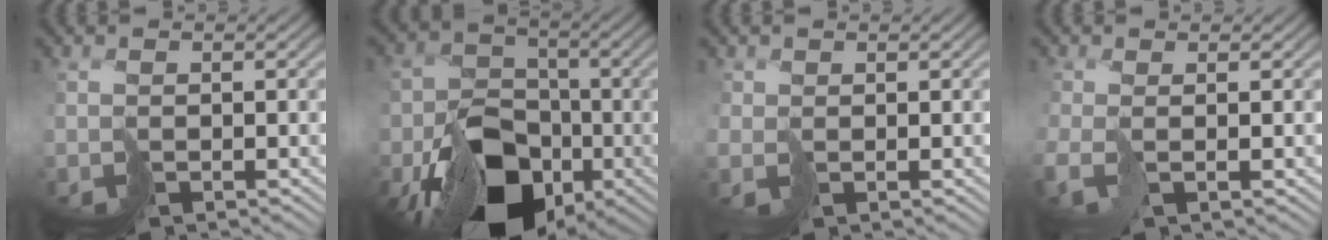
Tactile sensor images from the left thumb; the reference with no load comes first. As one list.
[{"total": 14.4, "force": [-6.4, 10.2, 7.9], "torque": [-0.146, -0.039, -0.115]}, {"total": 1.1, "force": [0.2, 0.9, 0.5], "torque": [-0.023, -0.008, 0.004]}, {"total": 3.2, "force": [-1.0, 1.3, 2.8], "torque": [-0.078, -0.011, -0.027]}]